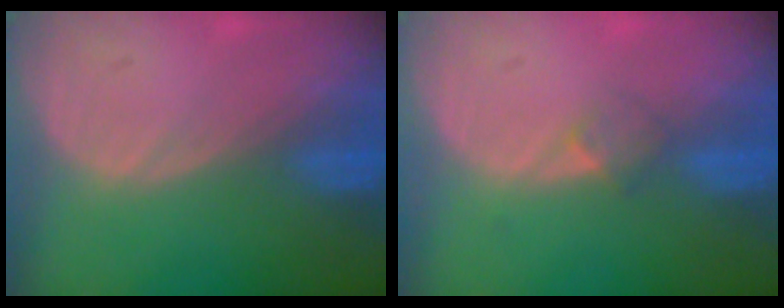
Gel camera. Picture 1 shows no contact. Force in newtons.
{"total": 2.1, "press": 1.8, "slide": 1.0}